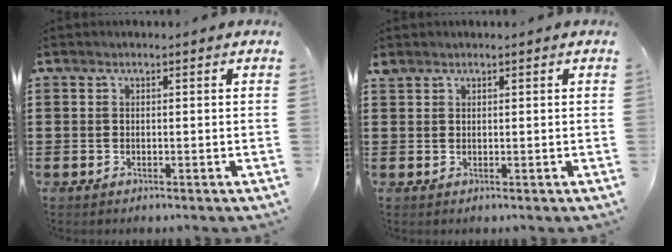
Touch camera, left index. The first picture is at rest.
{"total": 1.0, "force": [0.9, 0.4, 0.2], "torque": [-0.007, 0.002, 0.018]}